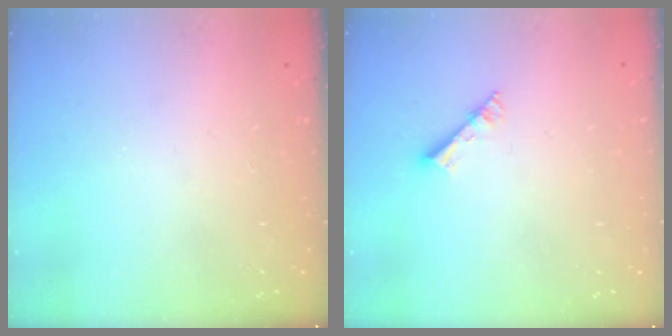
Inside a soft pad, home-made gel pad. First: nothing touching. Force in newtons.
{"total": 3.0, "press": 3.0, "slide": 0.4}